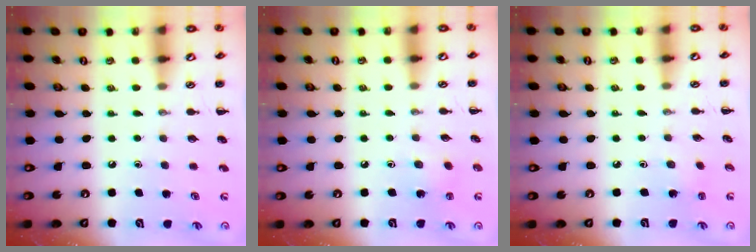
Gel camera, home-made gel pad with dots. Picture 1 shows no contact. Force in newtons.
{"total": 3.2, "press": 3.0, "slide": 1.0}
{"total": 1.1, "press": 1.0, "slide": 0.5}